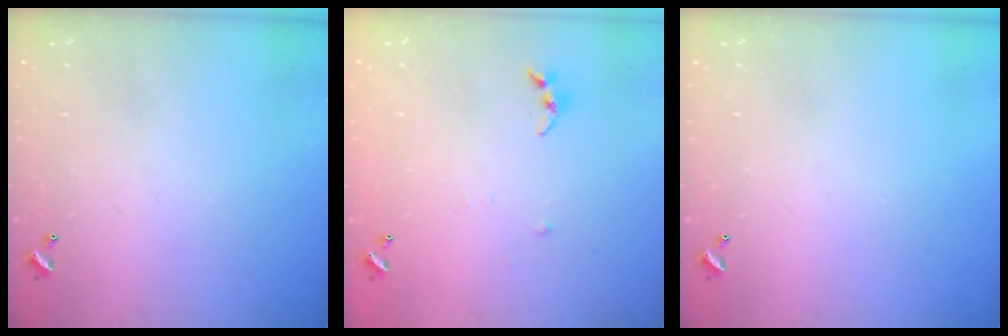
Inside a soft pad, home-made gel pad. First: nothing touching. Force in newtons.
{"total": 5.4, "press": 5.4, "slide": 0.6}
{"total": 0.0}